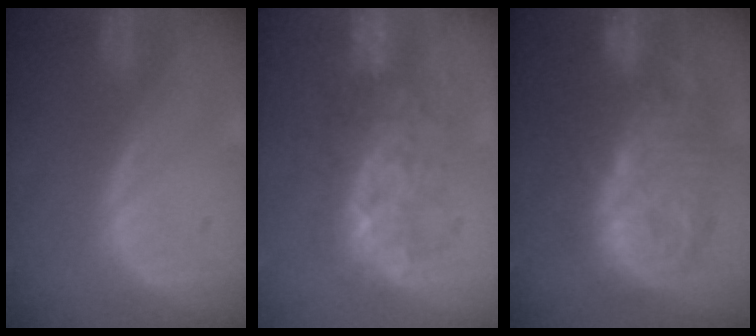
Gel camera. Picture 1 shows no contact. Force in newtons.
{"total": 7.9, "press": 7.7, "slide": 1.9}
{"total": 11.6, "press": 11.5, "slide": 0.8}